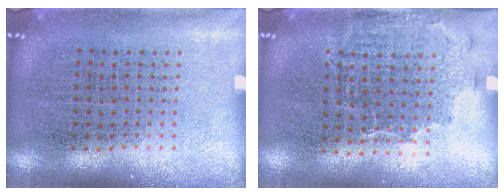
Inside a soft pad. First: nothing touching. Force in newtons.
{"total": 1.6, "press": 1.3, "slide": 1.0}